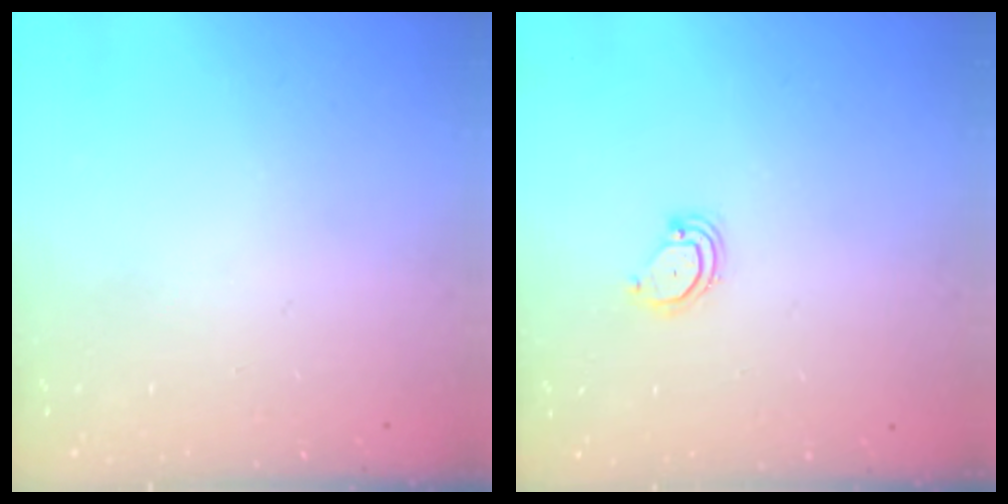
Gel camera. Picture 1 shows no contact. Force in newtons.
{"total": 4.0, "press": 4.0, "slide": 0.3}